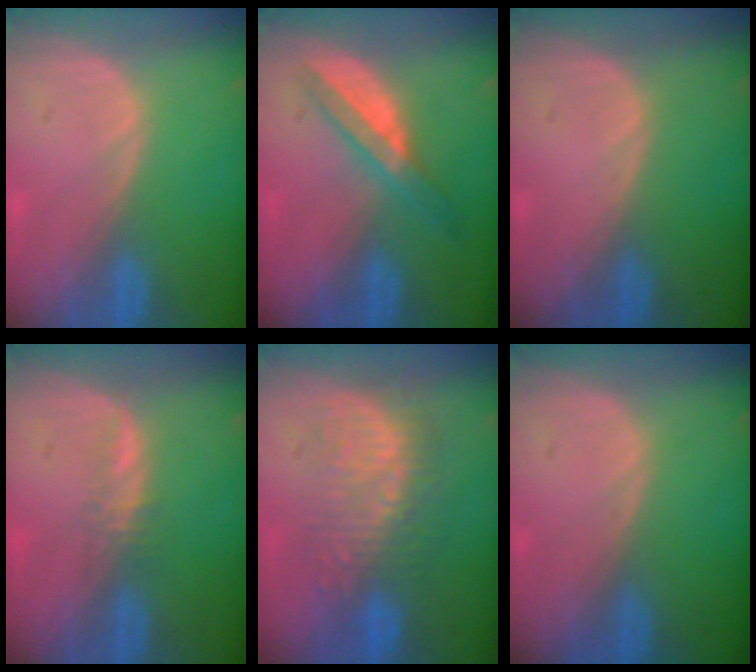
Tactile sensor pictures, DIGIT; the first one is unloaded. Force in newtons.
{"total": 5.8, "press": 5.2, "slide": 2.5}
{"total": 0.0}
{"total": 1.6, "press": 1.5, "slide": 0.5}
{"total": 8.9, "press": 8.7, "slide": 1.8}
{"total": 0.0}